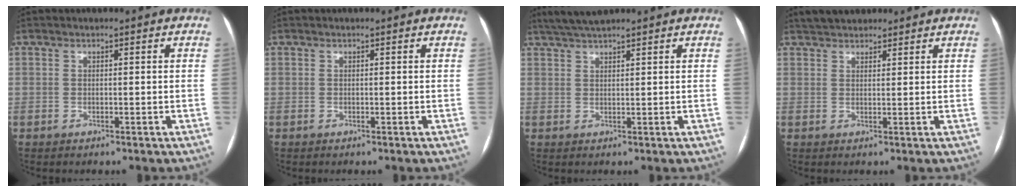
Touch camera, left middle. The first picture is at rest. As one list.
[{"total": 0.0}, {"total": 4.3, "force": [3.8, 0.0, 2.0], "torque": [-0.040, 0.022, 0.073]}, {"total": 4.7, "force": [4.1, 1.8, 1.4], "torque": [-0.018, 0.030, 0.069]}]